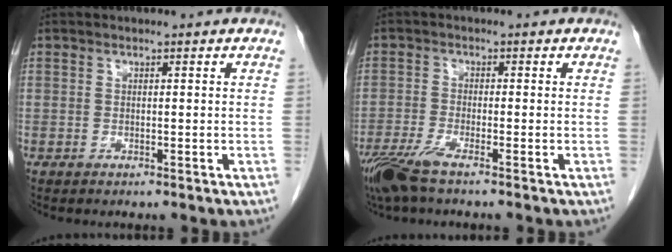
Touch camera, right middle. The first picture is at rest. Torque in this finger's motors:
{"motor_torque": [0.13, 0.01, 0.26, 0.07]}